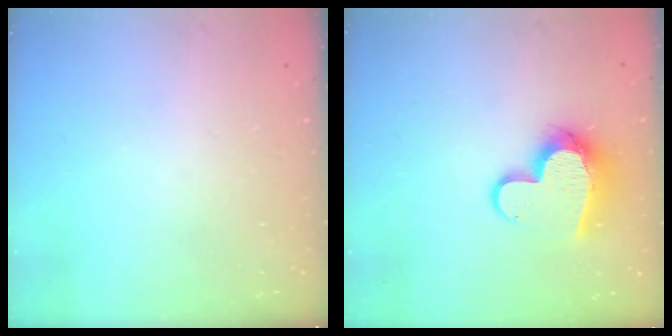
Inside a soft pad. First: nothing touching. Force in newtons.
{"total": 12.9, "press": 12.8, "slide": 1.3}